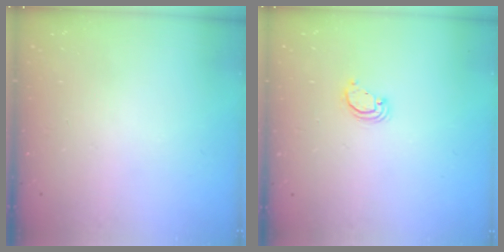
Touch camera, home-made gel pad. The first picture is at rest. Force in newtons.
{"total": 3.2, "press": 3.1, "slide": 0.3}